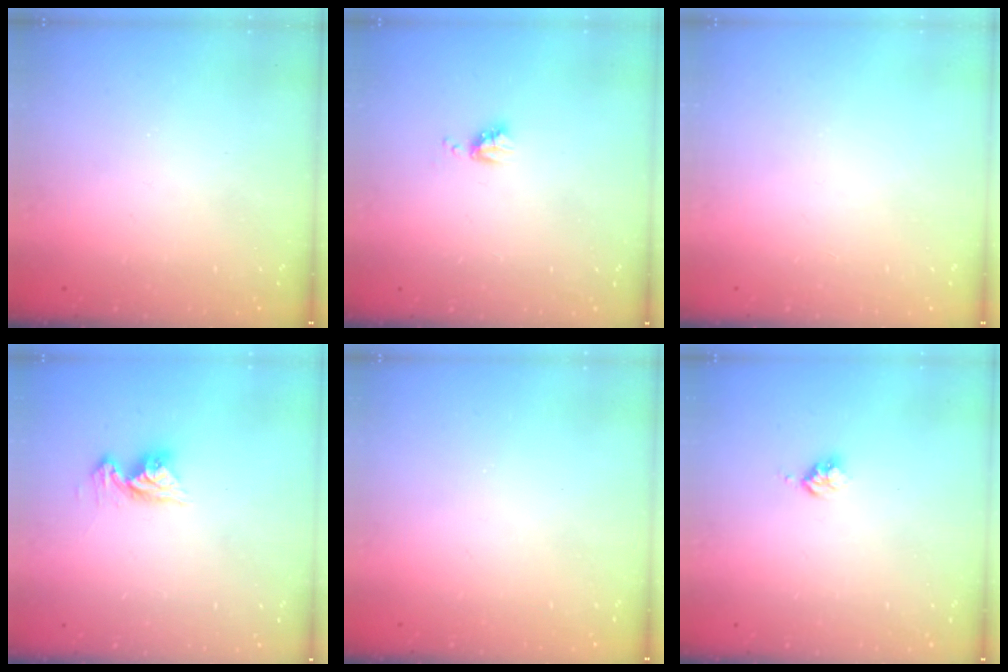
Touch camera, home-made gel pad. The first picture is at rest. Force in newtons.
{"total": 4.1, "press": 4.0, "slide": 0.5}
{"total": 0.0}
{"total": 9.6, "press": 9.6, "slide": 1.0}
{"total": 0.0}
{"total": 2.5, "press": 2.5, "slide": 0.3}